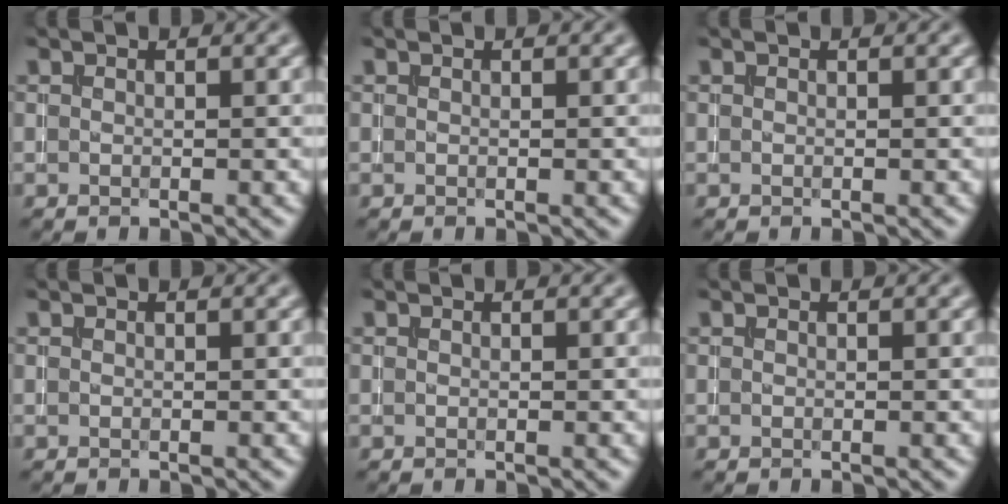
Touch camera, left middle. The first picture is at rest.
{"total": 0.0}
{"total": 0.0}
{"total": 0.0}
{"total": 0.0}
{"total": 0.0}